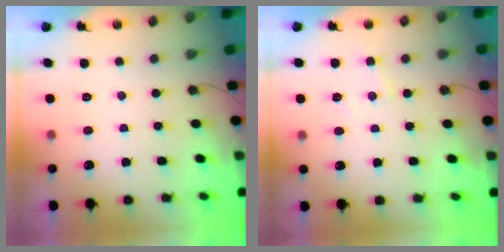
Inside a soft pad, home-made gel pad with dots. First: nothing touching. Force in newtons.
{"total": 5.9, "press": 5.8, "slide": 0.7}